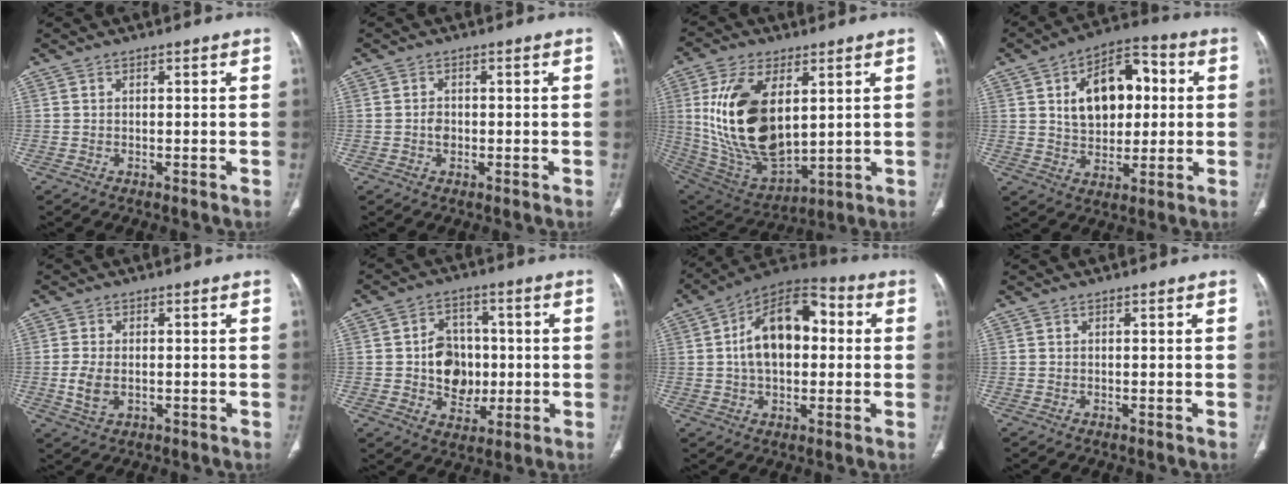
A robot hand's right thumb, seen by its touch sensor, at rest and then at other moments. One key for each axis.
{"total": 2.0, "fx": -0.3, "fy": 1.5, "fz": 1.2, "tx": -0.017, "ty": 0.004, "tz": -0.006}
{"total": 22.1, "fx": 4.4, "fy": 11.9, "fz": 18.1, "tx": -0.340, "ty": -0.026, "tz": 0.101}
{"total": 15.7, "fx": 3.0, "fy": 9.9, "fz": 11.8, "tx": -0.146, "ty": 0.015, "tz": 0.045}
{"total": 4.7, "fx": -0.7, "fy": 3.0, "fz": 3.6, "tx": -0.080, "ty": -0.005, "tz": -0.009}
{"total": 10.5, "fx": -0.3, "fy": 8.5, "fz": 6.1, "tx": -0.053, "ty": 0.010, "tz": 0.003}
{"total": 16.6, "fx": 2.0, "fy": 9.8, "fz": 13.2, "tx": -0.198, "ty": 0.033, "tz": 0.023}
{"total": 0.0}